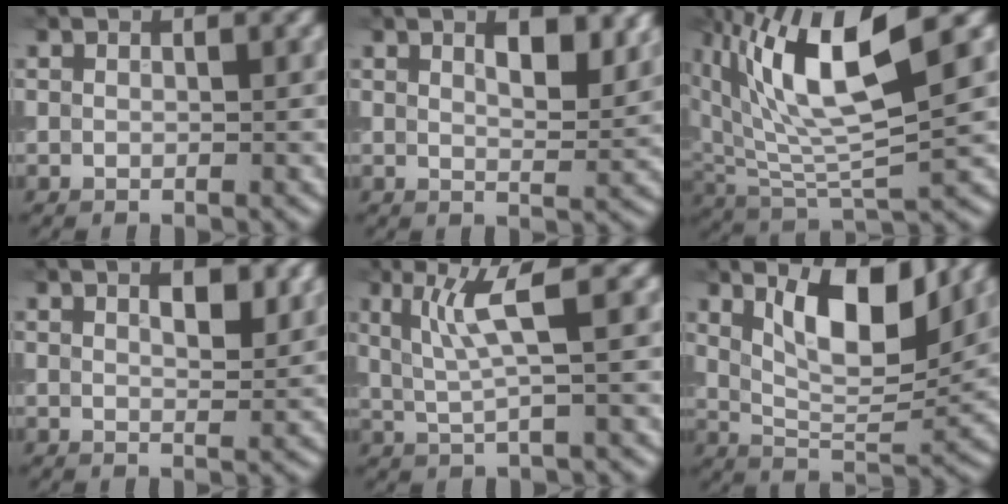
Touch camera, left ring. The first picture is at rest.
{"total": 4.1, "force": [2.2, 1.4, 3.3], "torque": [-0.048, -0.002, 0.035]}
{"total": 9.8, "force": [3.7, 3.1, 8.5], "torque": [-0.161, 0.001, 0.067]}
{"total": 2.6, "force": [1.3, 0.9, 2.0], "torque": [-0.028, -0.001, 0.023]}
{"total": 3.9, "force": [1.1, 0.3, 3.7], "torque": [-0.080, -0.003, 0.028]}
{"total": 8.4, "force": [3.5, 3.1, 6.9], "torque": [-0.116, -0.005, 0.059]}